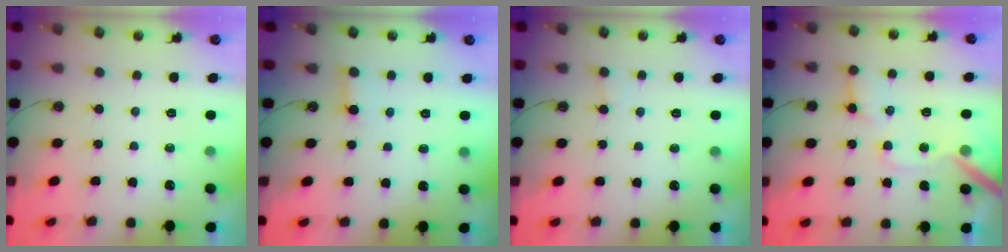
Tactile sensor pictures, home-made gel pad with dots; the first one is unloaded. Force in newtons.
{"total": 2.4, "press": 2.4, "slide": 0.1}
{"total": 4.8, "press": 4.8, "slide": 0.3}
{"total": 12.4, "press": 12.3, "slide": 2.0}